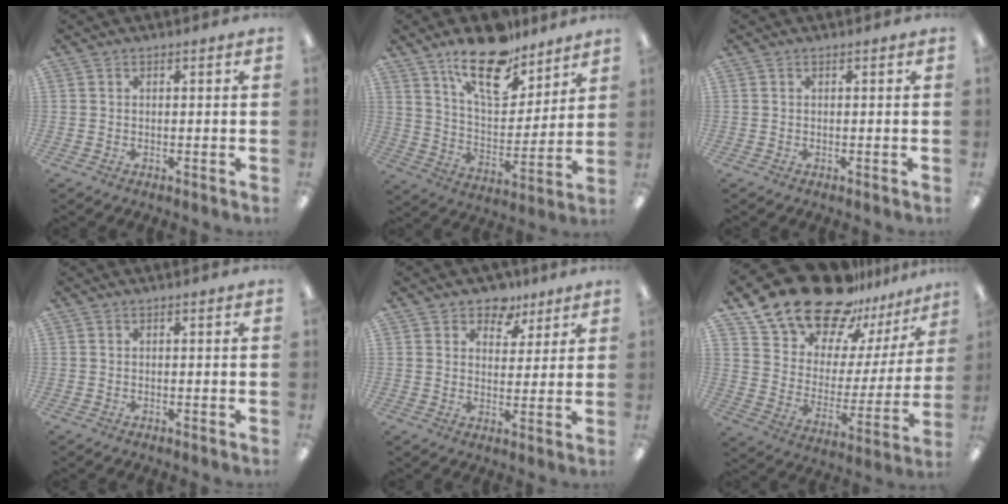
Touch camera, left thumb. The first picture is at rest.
{"total": 18.5, "force": [13.4, 7.8, 10.1], "torque": [-0.169, -0.076, 0.229]}
{"total": 0.0}
{"total": 0.0}
{"total": 6.0, "force": [4.6, 3.6, 1.3], "torque": [-0.003, -0.029, 0.078]}
{"total": 20.9, "force": [18.1, 8.7, 5.8], "torque": [-0.127, -0.136, 0.334]}